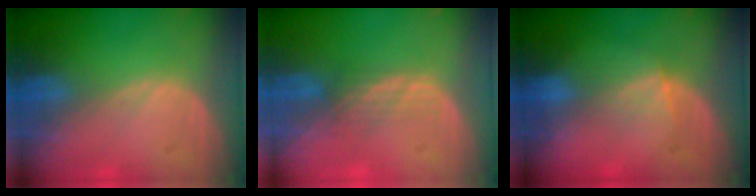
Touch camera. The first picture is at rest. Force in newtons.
{"total": 2.8, "press": 2.5, "slide": 1.2}
{"total": 3.4, "press": 3.2, "slide": 1.1}